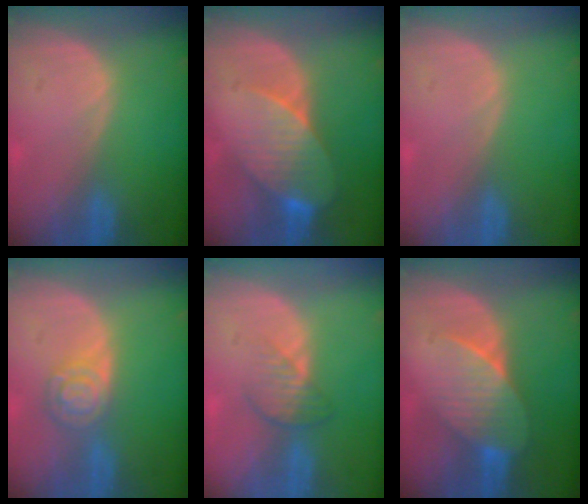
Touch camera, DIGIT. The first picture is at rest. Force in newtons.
{"total": 8.2, "press": 7.4, "slide": 3.7}
{"total": 0.0}
{"total": 5.5, "press": 4.8, "slide": 2.6}
{"total": 3.7, "press": 3.3, "slide": 1.8}
{"total": 7.4, "press": 6.9, "slide": 2.6}